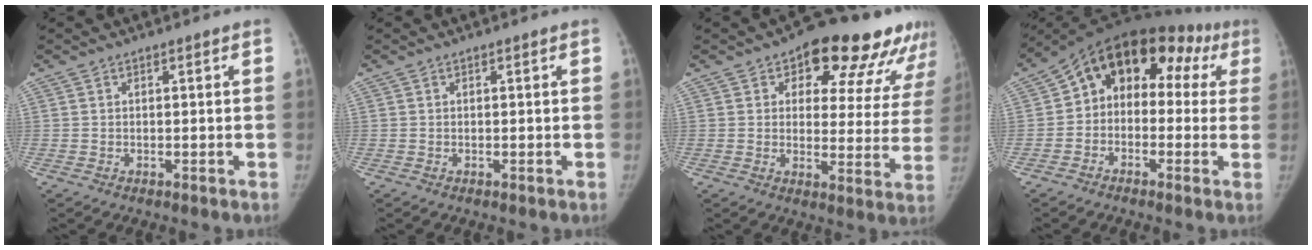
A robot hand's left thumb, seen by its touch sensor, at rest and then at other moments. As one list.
[{"total": 0.0}, {"total": 18.5, "force": [12.2, 9.5, 10.2], "torque": [-0.067, -0.042, 0.139]}, {"total": 15.7, "force": [3.3, 11.2, 10.5], "torque": [-0.077, 0.062, 0.032]}]